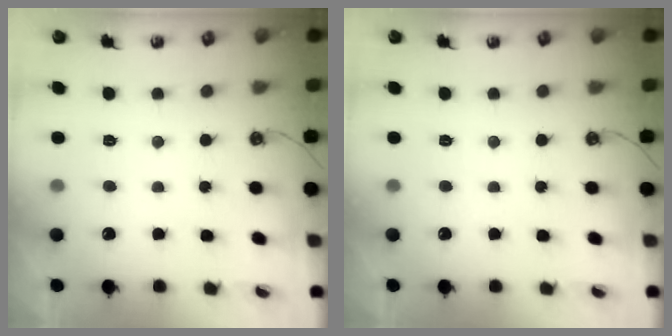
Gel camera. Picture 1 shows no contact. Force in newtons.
{"total": 0.0}